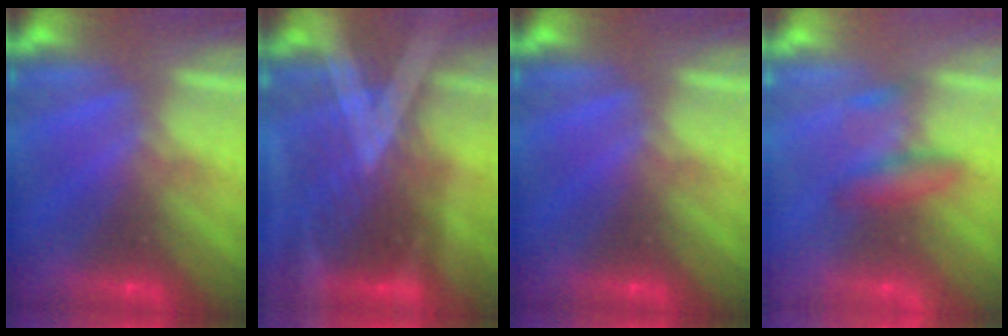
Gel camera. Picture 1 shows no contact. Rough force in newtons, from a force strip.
{"total": 2.9}
{"total": 0.0}
{"total": 2.1}